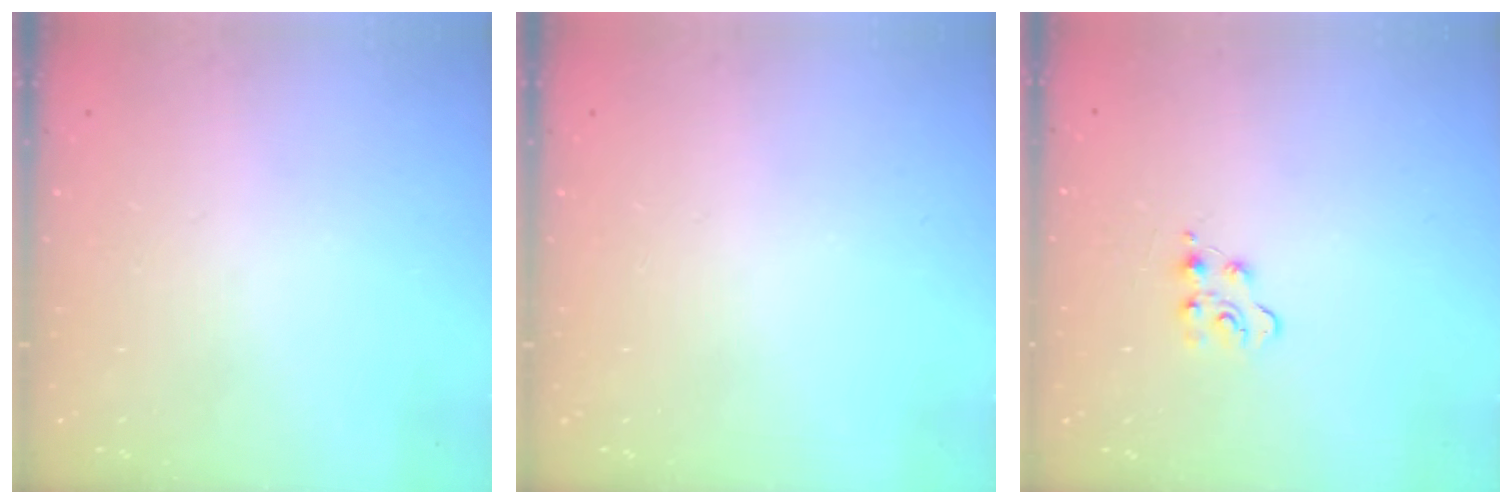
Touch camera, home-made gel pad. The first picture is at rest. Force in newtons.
{"total": 0.0}
{"total": 5.8, "press": 5.8, "slide": 0.6}